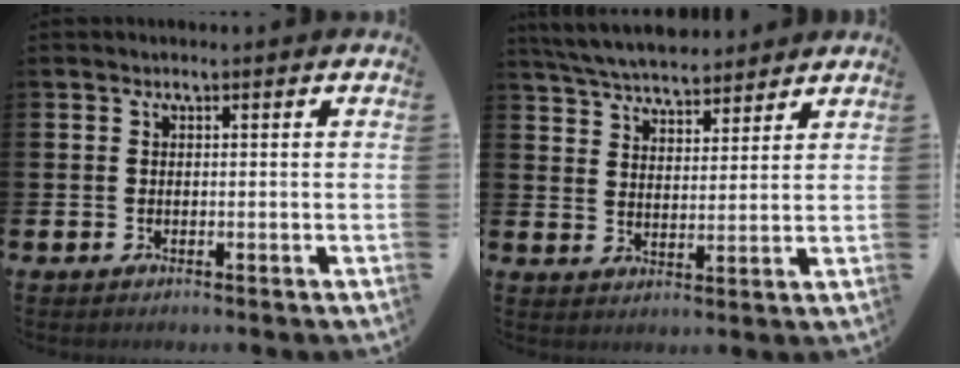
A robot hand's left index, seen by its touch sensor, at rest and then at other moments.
{"total": 6.3, "force": [6.0, 1.3, 1.3], "torque": [-0.052, -0.023, 0.109]}